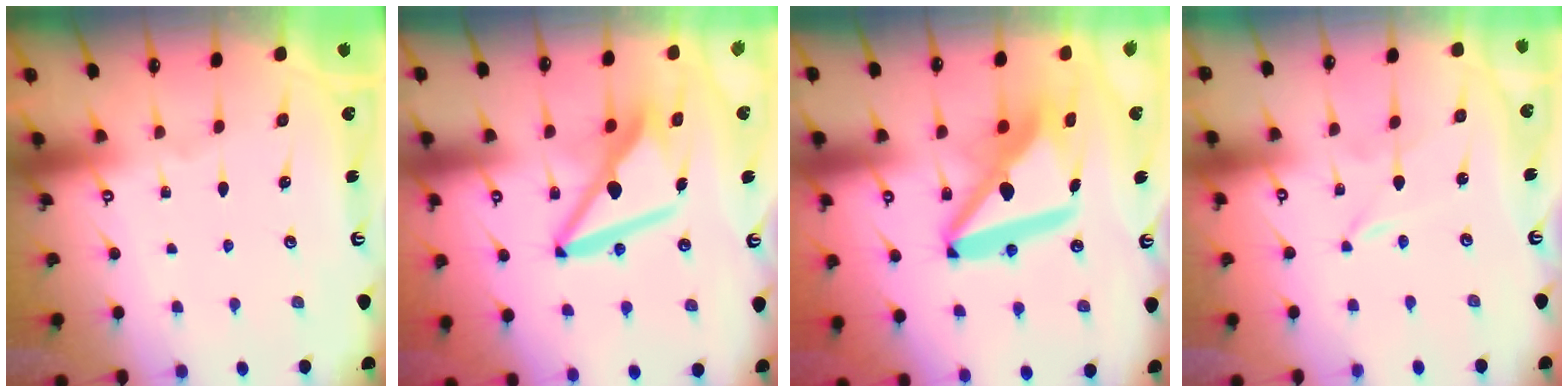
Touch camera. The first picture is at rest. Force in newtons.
{"total": 11.9, "press": 11.8, "slide": 1.3}
{"total": 16.0, "press": 15.9, "slide": 1.9}
{"total": 0.0}